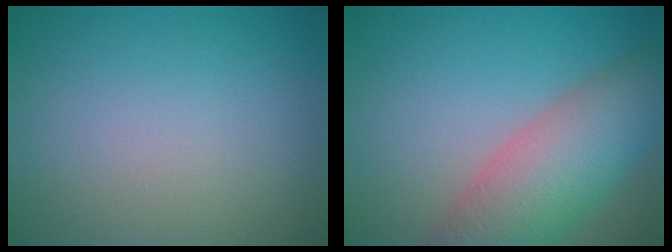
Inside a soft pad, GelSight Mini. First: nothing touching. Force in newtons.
{"total": 8.3, "press": 8.3, "slide": 0.4}